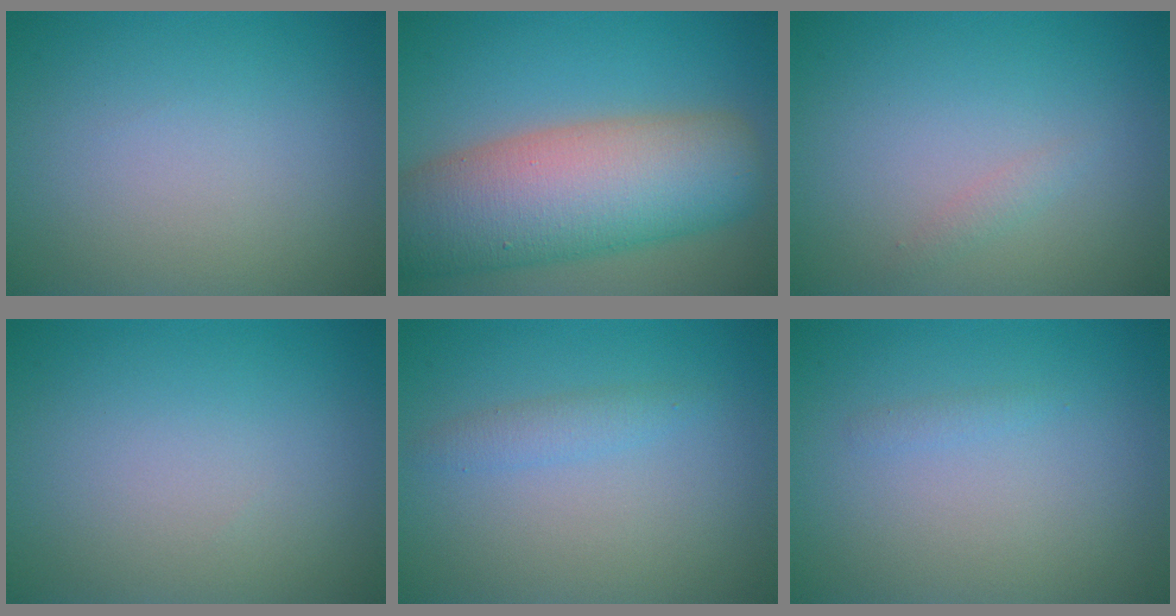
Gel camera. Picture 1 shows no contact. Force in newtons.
{"total": 12.3, "press": 12.3, "slide": 0.8}
{"total": 0.8, "press": 0.8, "slide": 0.1}
{"total": 0.0}
{"total": 1.4, "press": 1.4, "slide": 0.0}
{"total": 0.6, "press": 0.6, "slide": 0.0}